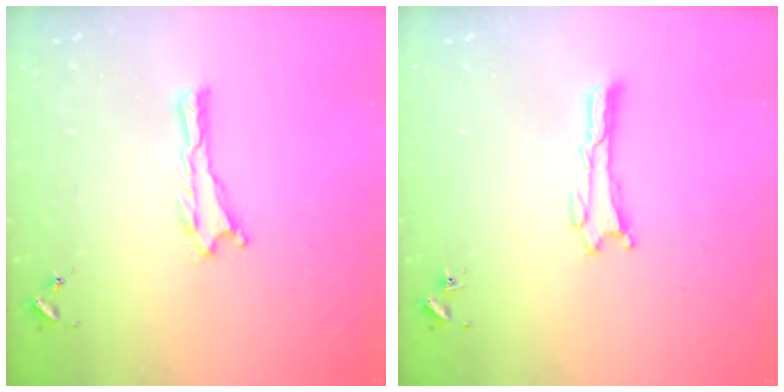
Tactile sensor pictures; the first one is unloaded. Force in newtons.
{"total": 0.0}